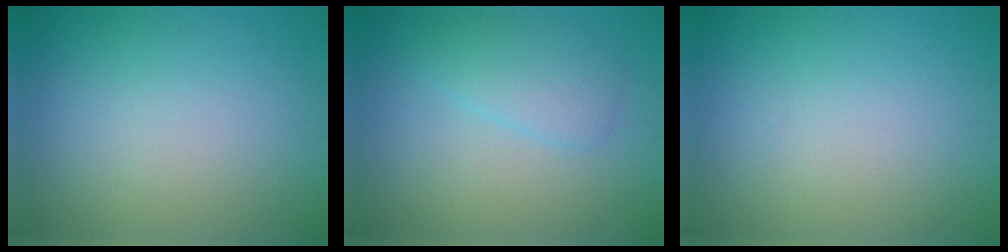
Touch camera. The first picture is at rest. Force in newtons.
{"total": 2.6, "press": 2.6, "slide": 0.1}
{"total": 0.0}